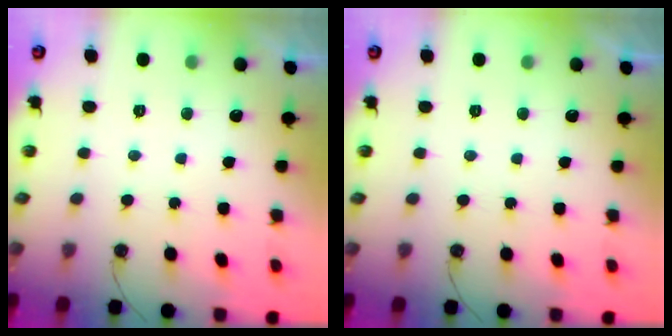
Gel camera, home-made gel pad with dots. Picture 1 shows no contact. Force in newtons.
{"total": 0.0}